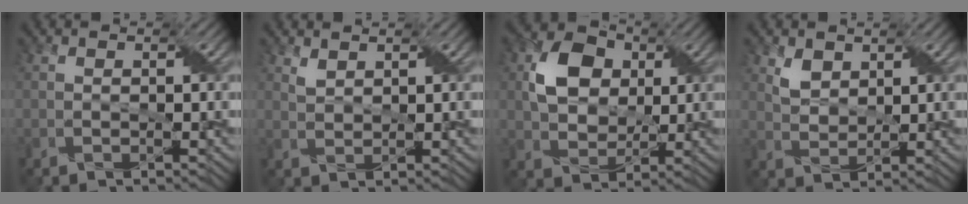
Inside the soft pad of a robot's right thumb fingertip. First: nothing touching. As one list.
[{"total": 1.5, "force": [1.2, 0.5, 0.6], "torque": [-0.021, 0.000, 0.029]}, {"total": 7.8, "force": [2.0, 6.0, 4.6], "torque": [-0.105, 0.008, 0.031]}, {"total": 3.1, "force": [1.9, 1.9, 1.4], "torque": [-0.039, -0.004, 0.040]}]